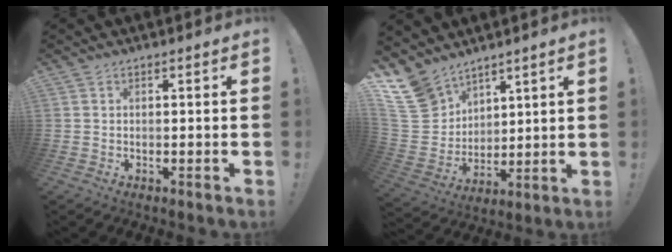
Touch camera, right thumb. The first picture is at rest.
{"total": 13.9, "force": [9.9, 8.8, 4.5], "torque": [-0.102, -0.066, 0.197]}